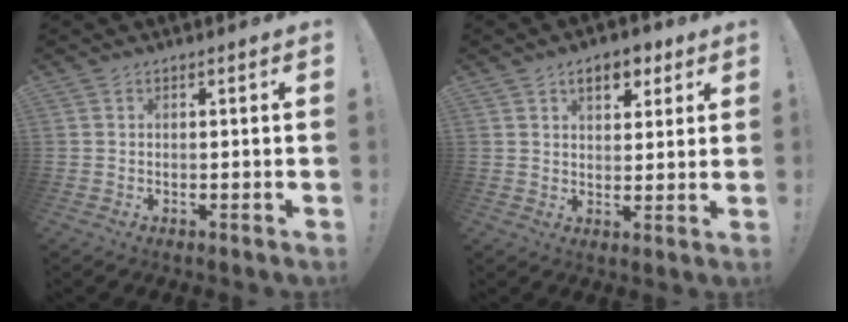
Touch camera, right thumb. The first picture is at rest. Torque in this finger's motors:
{"motor_torque": [0.24, 1.65, 0.01, 0.01, 0.03]}